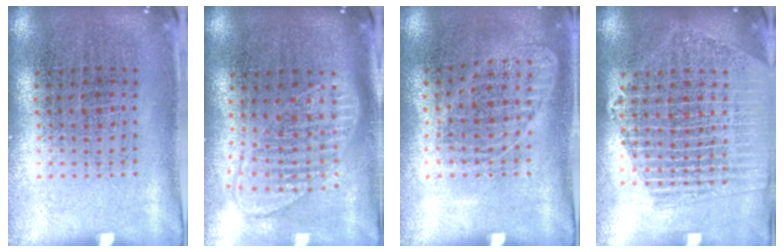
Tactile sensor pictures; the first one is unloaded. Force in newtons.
{"total": 1.8, "press": 1.5, "slide": 1.1}
{"total": 0.9, "press": 0.9, "slide": 0.2}
{"total": 2.1, "press": 1.9, "slide": 0.9}